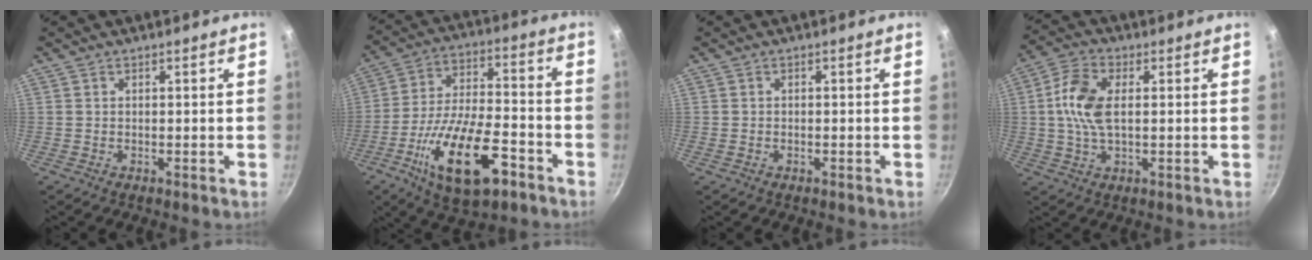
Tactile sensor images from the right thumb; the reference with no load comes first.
{"total": 19.4, "force": [-8.8, 8.0, 15.2], "torque": [-0.266, 0.032, -0.155]}
{"total": 0.6, "force": [-0.3, 0.4, 0.3], "torque": [-0.008, 0.003, -0.005]}
{"total": 9.1, "force": [1.0, 4.7, 7.7], "torque": [-0.159, 0.015, 0.013]}